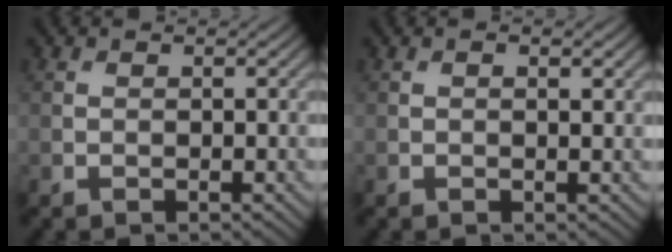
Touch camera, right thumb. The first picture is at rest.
{"total": 1.3, "force": [0.4, 0.3, 1.2], "torque": [-0.018, -0.002, 0.006]}